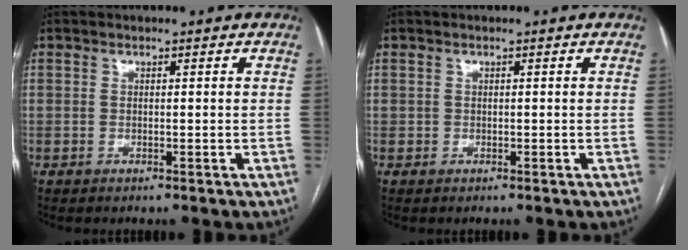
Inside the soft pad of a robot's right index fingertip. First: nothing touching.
{"total": 0.0}